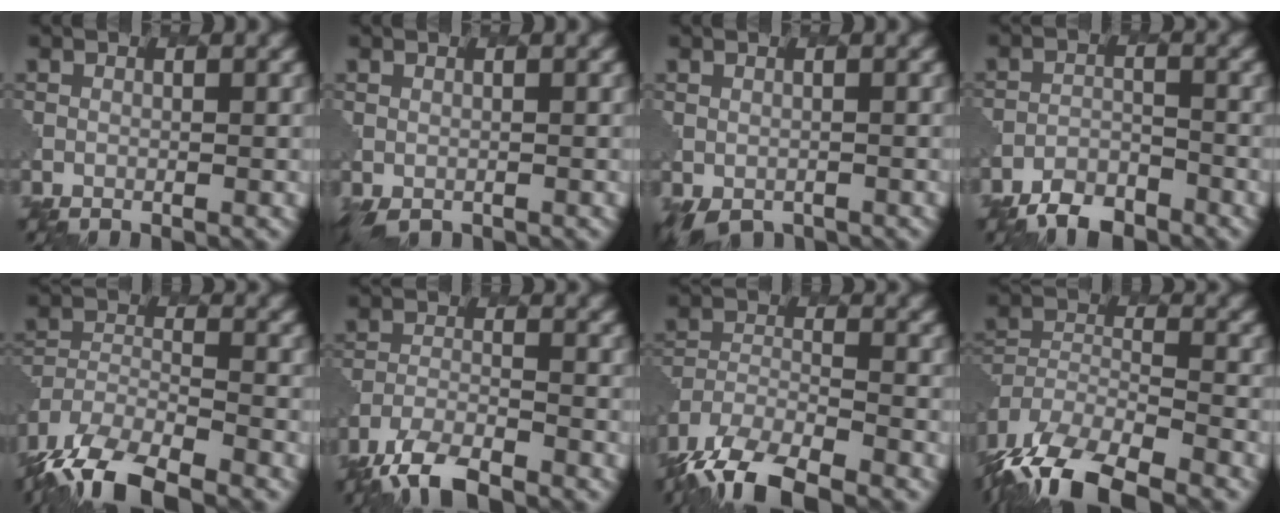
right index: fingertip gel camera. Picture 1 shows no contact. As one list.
[{"total": 1.6, "force": [-1.0, 0.8, 0.9], "torque": [-0.023, -0.013, -0.014]}, {"total": 2.4, "force": [-1.8, 1.2, 1.0], "torque": [-0.019, -0.015, -0.027]}, {"total": 4.1, "force": [-3.6, 1.6, 1.3], "torque": [-0.019, -0.006, -0.070]}, {"total": 10.2, "force": [-8.3, 3.5, 4.7], "torque": [-0.092, -0.025, -0.143]}, {"total": 5.6, "force": [-4.7, 1.7, 2.7], "torque": [-0.051, -0.012, -0.094]}, {"total": 9.3, "force": [-7.5, 3.1, 4.4], "torque": [-0.081, -0.021, -0.134]}, {"total": 11.6, "force": [-9.4, 3.9, 5.7], "torque": [-0.115, -0.026, -0.154]}]